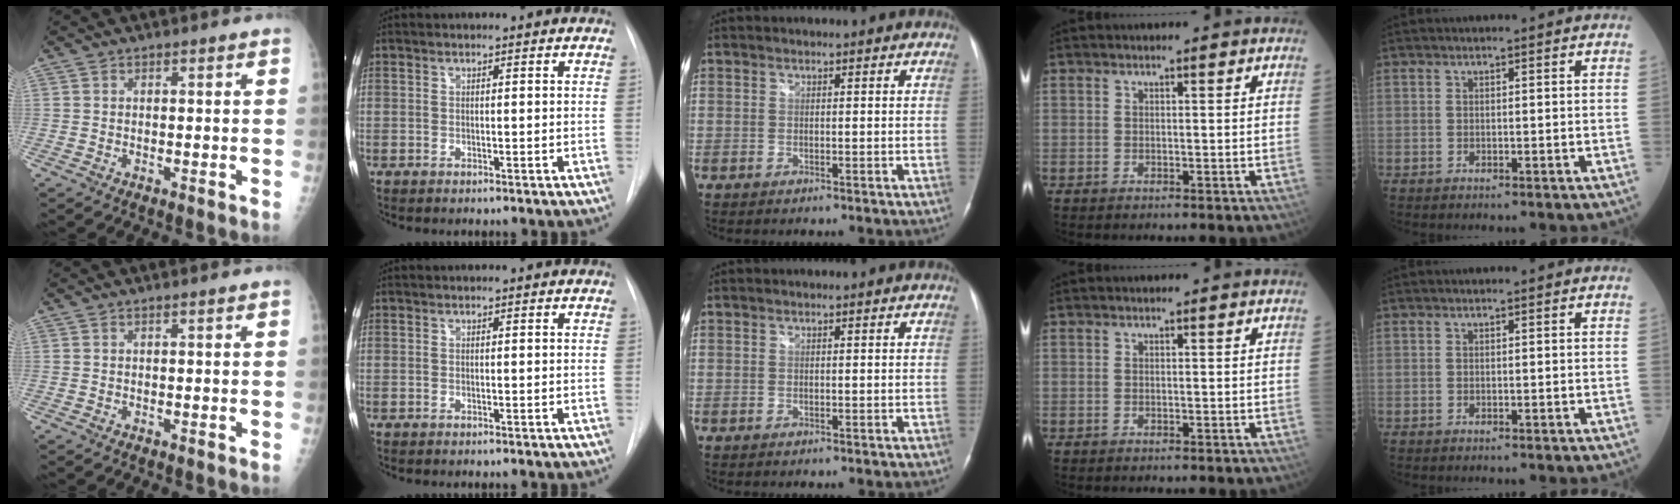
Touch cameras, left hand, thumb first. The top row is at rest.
{}